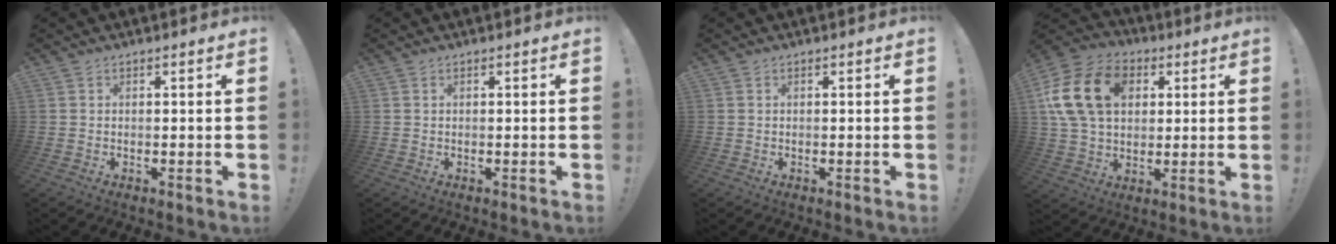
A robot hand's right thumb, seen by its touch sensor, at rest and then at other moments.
{"total": 0.0}
{"total": 0.0}
{"total": 19.8, "force": [5.4, 14.4, 12.5], "torque": [-0.225, -0.002, 0.102]}